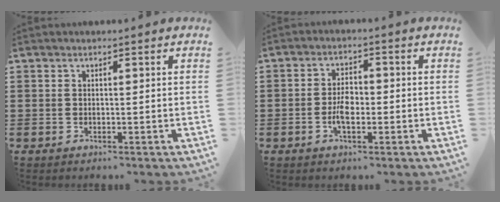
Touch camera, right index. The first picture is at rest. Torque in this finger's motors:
{"motor_torque": [2.14, 0.00, 0.15, 0.09]}